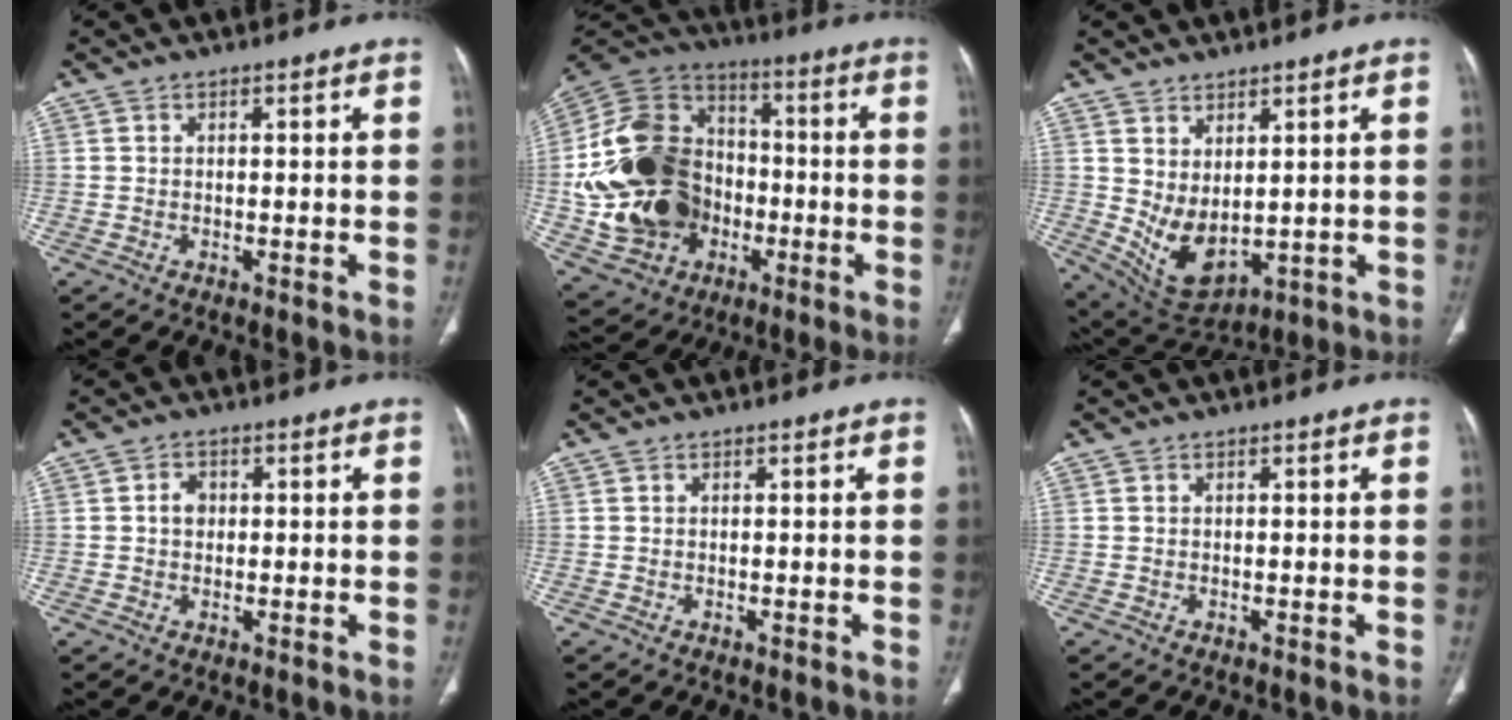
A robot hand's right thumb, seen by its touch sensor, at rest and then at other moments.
{"total": 25.5, "force": [-4.0, 20.2, 15.1], "torque": [-0.275, 0.035, -0.055]}
{"total": 8.5, "force": [1.2, 4.9, 6.9], "torque": [-0.112, -0.023, 0.053]}
{"total": 2.6, "force": [0.2, 2.1, 1.5], "torque": [-0.014, 0.007, 0.003]}
{"total": 0.0}
{"total": 0.0}